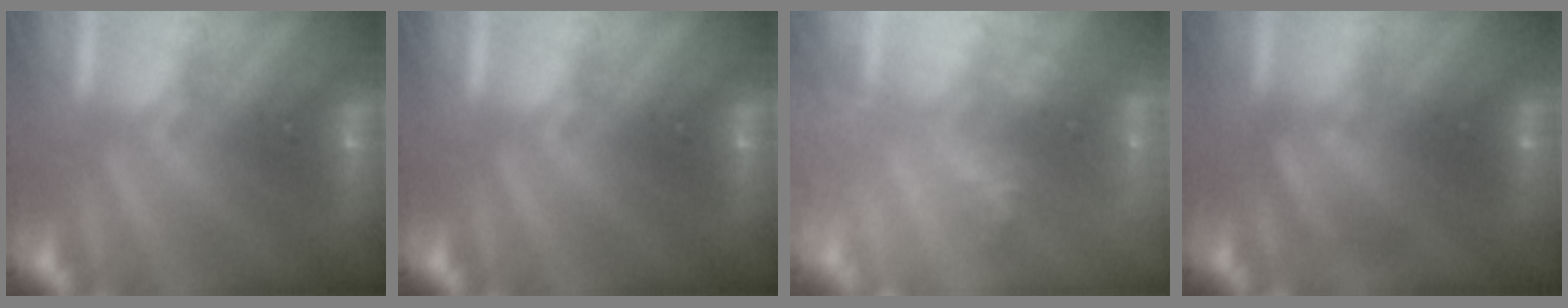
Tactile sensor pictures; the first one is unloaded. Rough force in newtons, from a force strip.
{"total": 0.0}
{"total": 2.0}
{"total": 2.4}